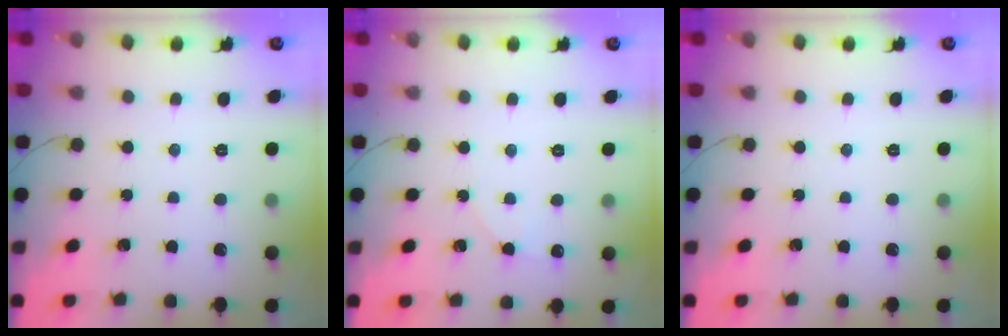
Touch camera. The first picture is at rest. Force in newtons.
{"total": 4.2, "press": 3.6, "slide": 2.1}
{"total": 0.0}